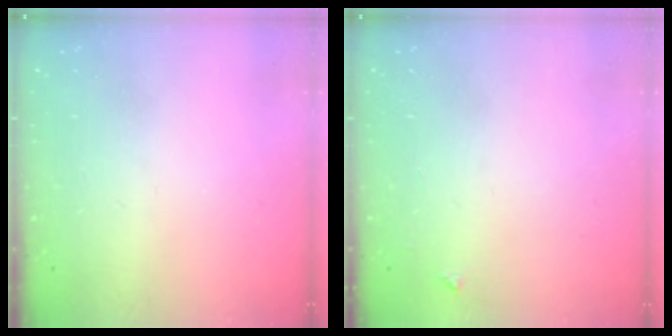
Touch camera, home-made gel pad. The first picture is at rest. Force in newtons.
{"total": 3.3, "press": 3.3, "slide": 0.4}